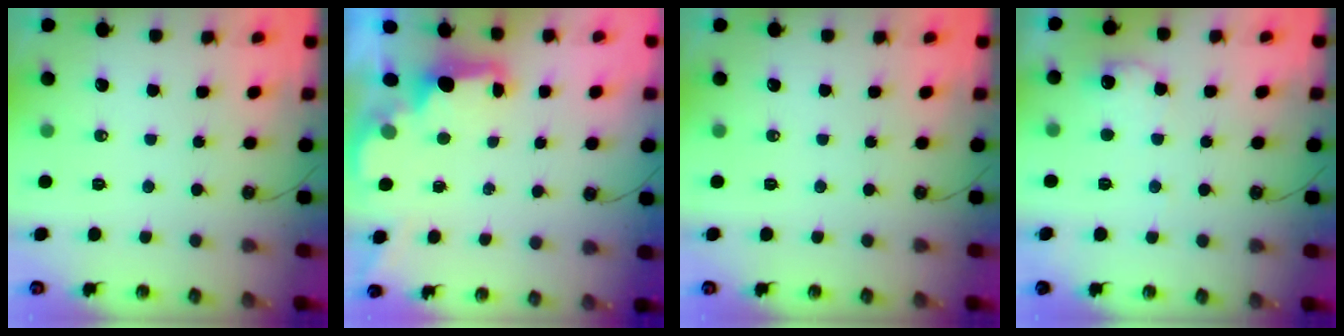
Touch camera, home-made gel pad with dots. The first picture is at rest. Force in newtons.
{"total": 2.3, "press": 2.2, "slide": 0.7}
{"total": 0.0}
{"total": 7.3, "press": 7.3, "slide": 0.2}